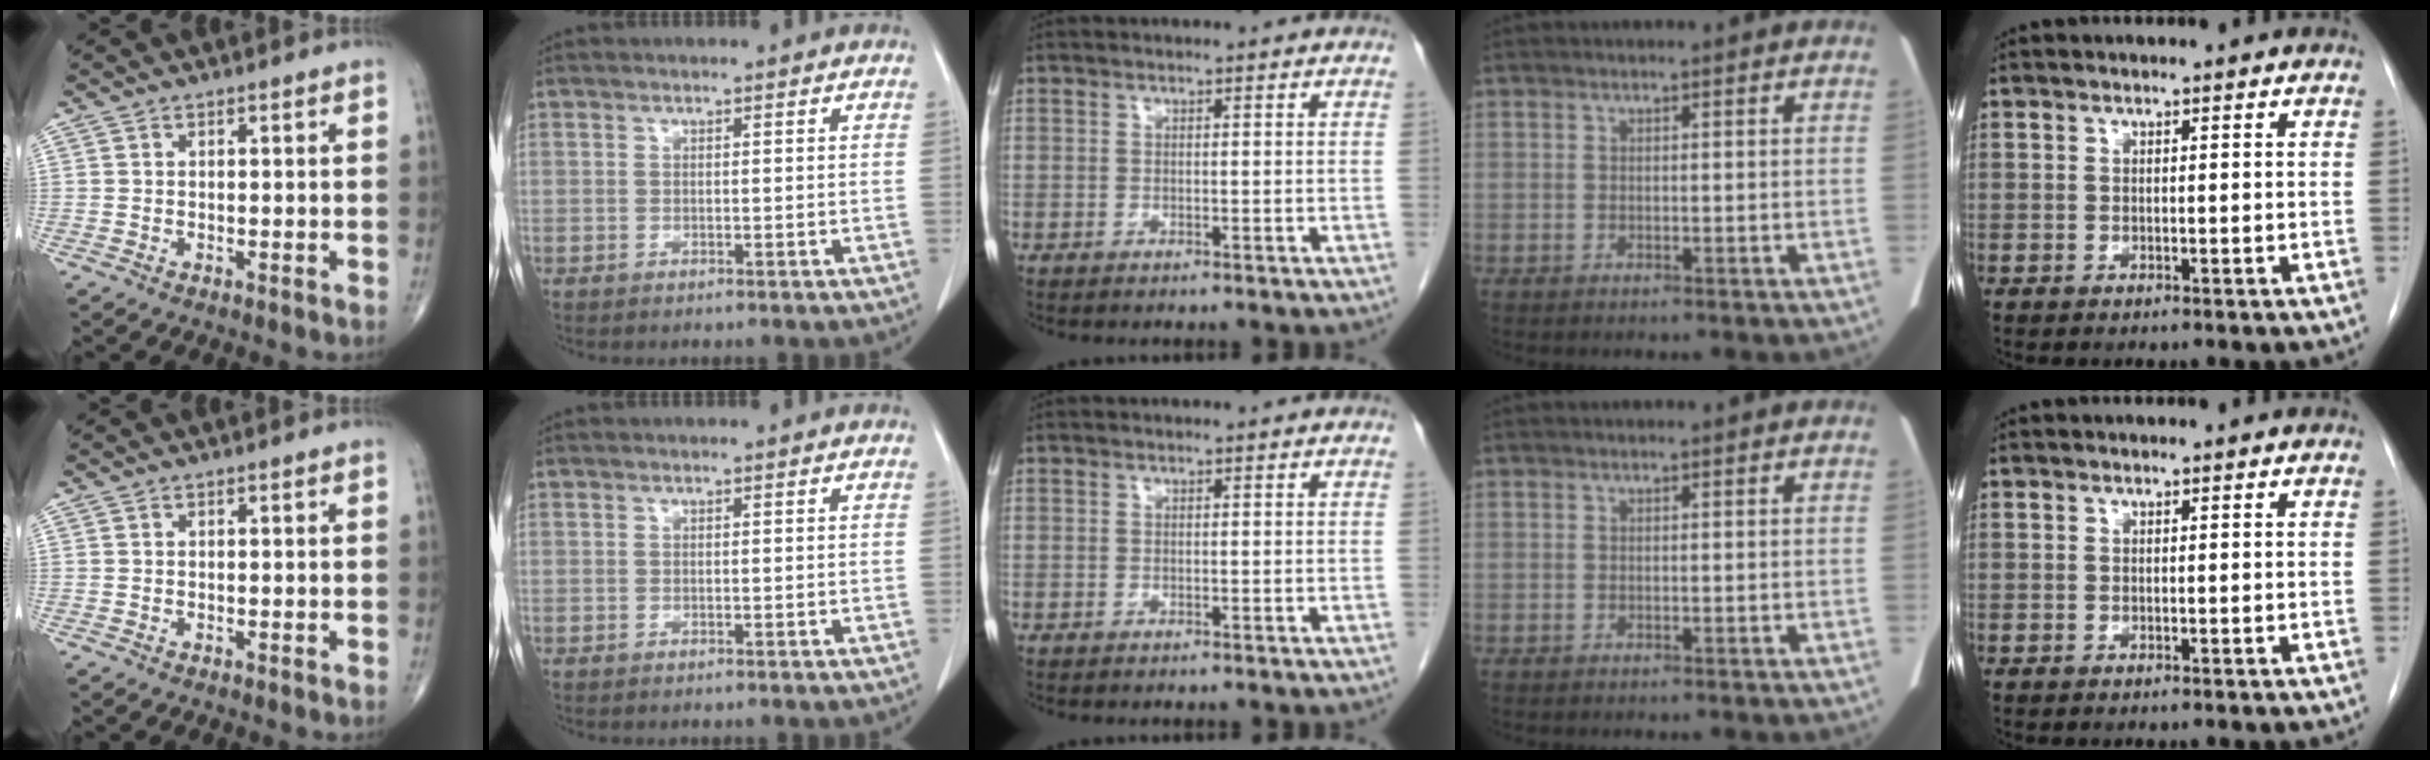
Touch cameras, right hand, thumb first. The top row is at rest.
{}